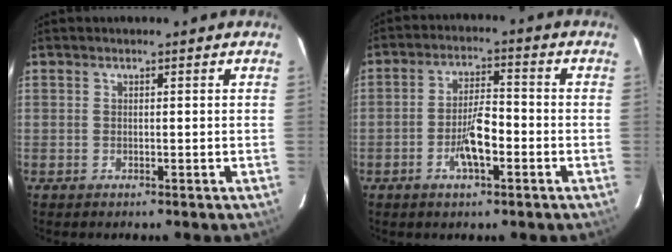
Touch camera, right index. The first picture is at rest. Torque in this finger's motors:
{"motor_torque": [1.28, -0.54, 0.64, 0.15]}